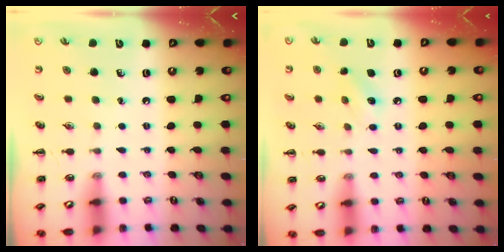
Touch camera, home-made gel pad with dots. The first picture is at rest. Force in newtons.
{"total": 5.9, "press": 5.8, "slide": 1.5}